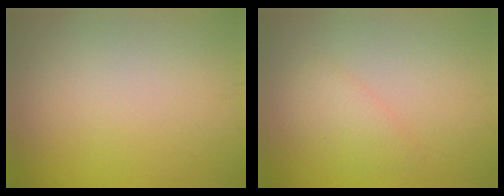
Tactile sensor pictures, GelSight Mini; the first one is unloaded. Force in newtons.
{"total": 1.9, "press": 1.9, "slide": 0.1}